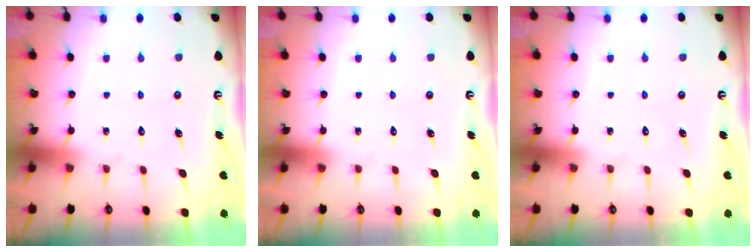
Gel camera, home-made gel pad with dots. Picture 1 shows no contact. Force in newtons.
{"total": 0.0}
{"total": 0.0}